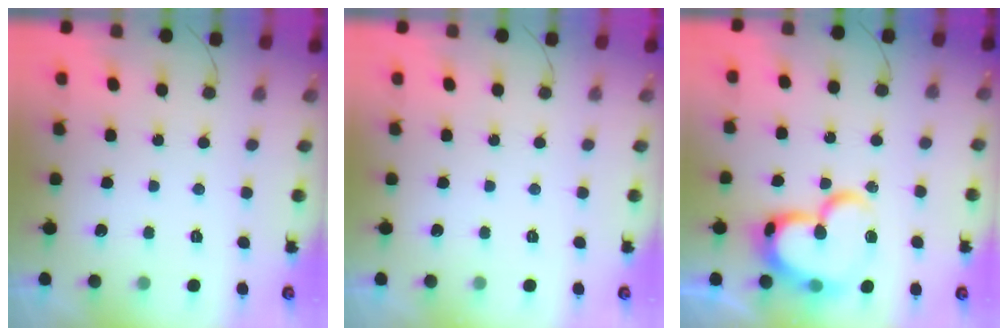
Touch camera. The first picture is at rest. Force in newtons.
{"total": 0.0}
{"total": 21.5, "press": 21.4, "slide": 2.1}